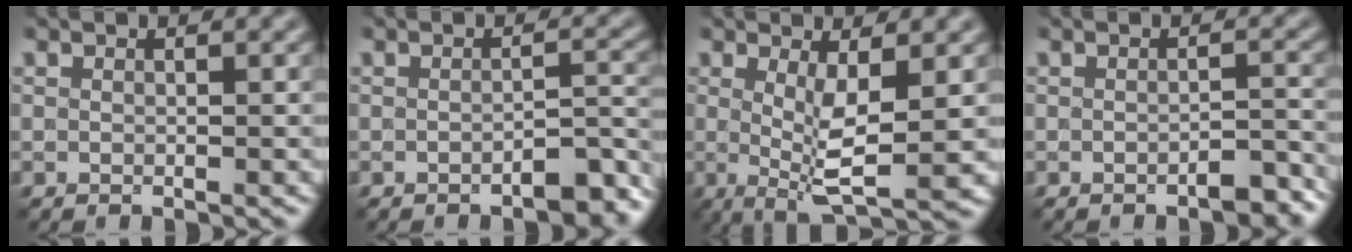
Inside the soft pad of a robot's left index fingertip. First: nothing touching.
{"total": 3.2, "force": [-2.3, 0.8, 2.0], "torque": [-0.027, 0.006, -0.033]}
{"total": 4.9, "force": [0.4, 1.2, 4.7], "torque": [-0.084, -0.010, 0.009]}
{"total": 2.3, "force": [-1.6, 0.6, 1.5], "torque": [-0.017, 0.006, -0.024]}